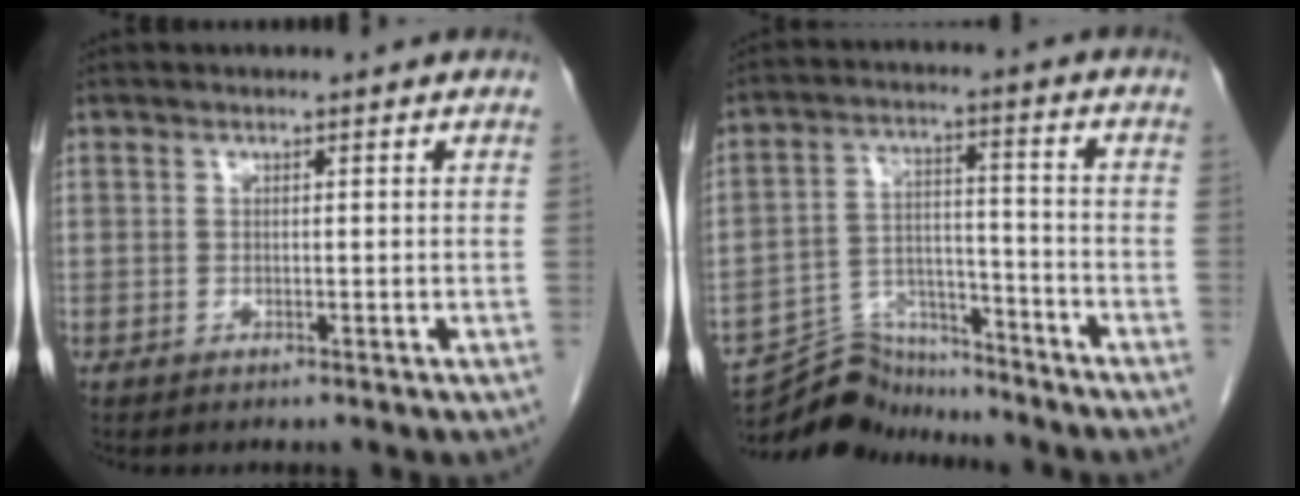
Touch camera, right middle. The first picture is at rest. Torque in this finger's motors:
{"motor_torque": [-0.08, -0.10, -0.02, -0.06]}